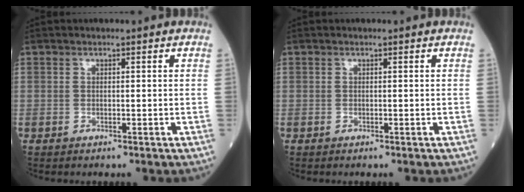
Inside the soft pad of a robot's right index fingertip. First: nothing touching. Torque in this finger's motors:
{"motor_torque": [-0.03, -0.04, 0.00, -0.01]}